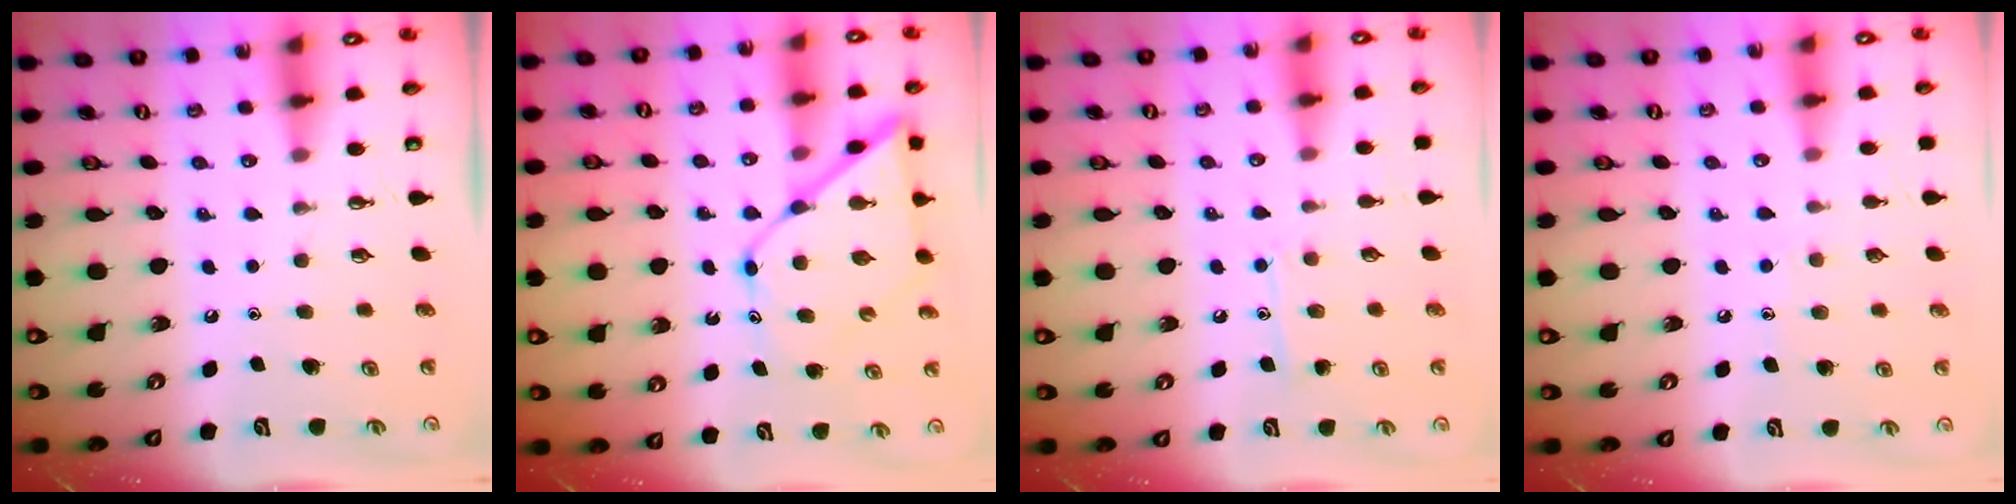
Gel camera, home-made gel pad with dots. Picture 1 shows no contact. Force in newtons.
{"total": 13.4, "press": 13.4, "slide": 1.1}
{"total": 7.8, "press": 7.8, "slide": 0.0}
{"total": 6.6, "press": 6.6, "slide": 0.7}